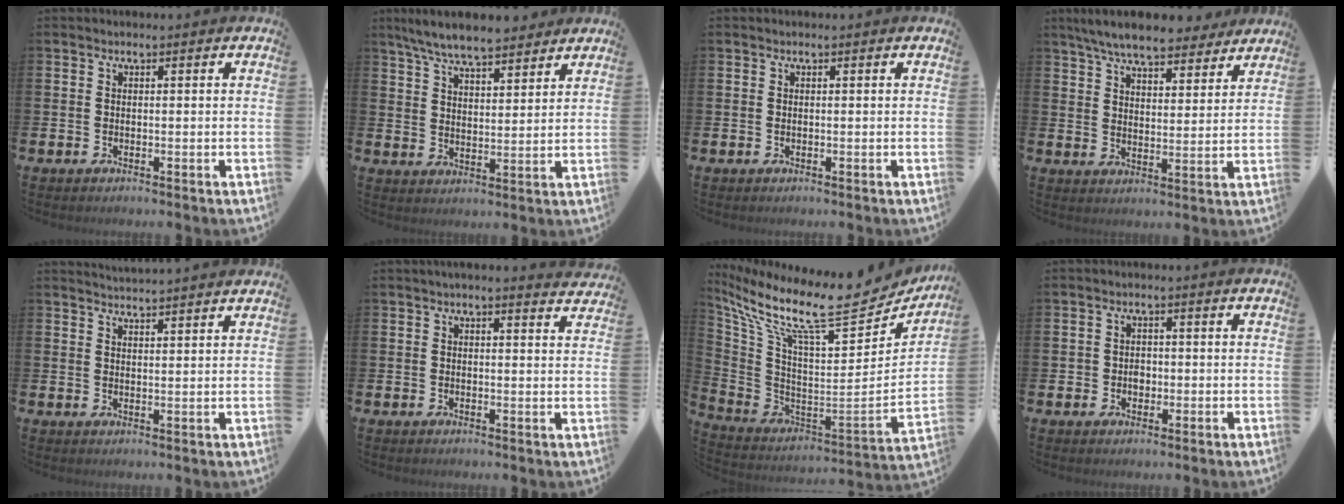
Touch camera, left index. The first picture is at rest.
{"total": 7.3, "force": [6.8, 1.2, 2.4], "torque": [-0.077, -0.023, 0.125]}
{"total": 0.0}
{"total": 7.8, "force": [7.2, 1.6, 2.4], "torque": [-0.066, -0.035, 0.128]}
{"total": 3.1, "force": [3.1, -0.4, -0.1], "torque": [-0.006, -0.016, 0.058]}
{"total": 2.1, "force": [2.1, -0.1, 0.4], "torque": [-0.011, -0.009, 0.037]}
{"total": 13.8, "force": [10.6, 3.6, 8.0], "torque": [-0.161, -0.083, 0.171]}
{"total": 1.8, "force": [-0.2, 1.6, 0.7], "torque": [-0.002, 0.001, -0.009]}